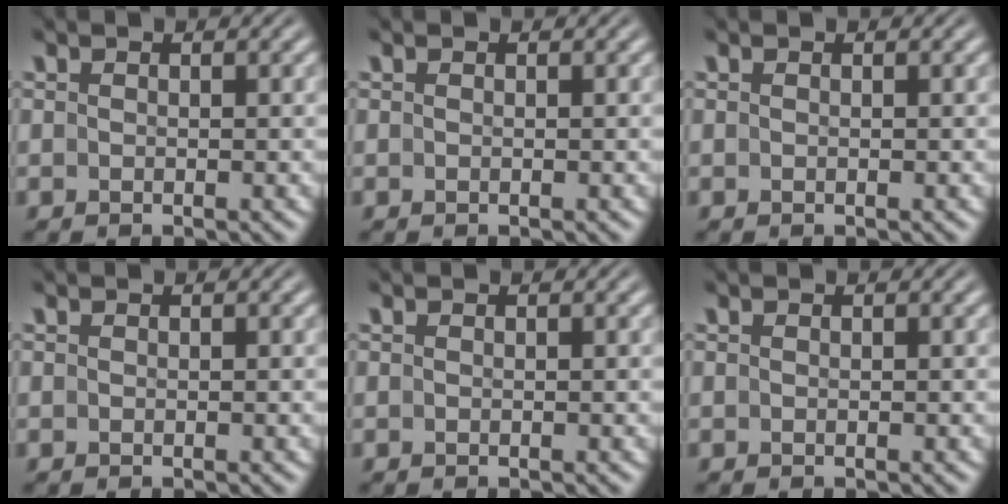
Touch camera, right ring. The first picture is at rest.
{"total": 0.0}
{"total": 0.0}
{"total": 0.0}
{"total": 0.0}
{"total": 0.0}